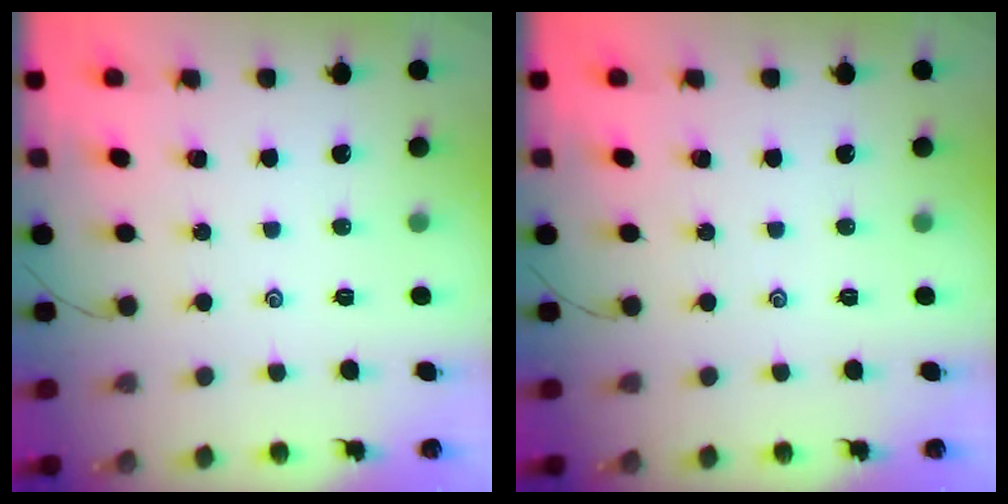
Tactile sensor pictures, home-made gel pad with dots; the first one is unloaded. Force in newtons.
{"total": 0.0}